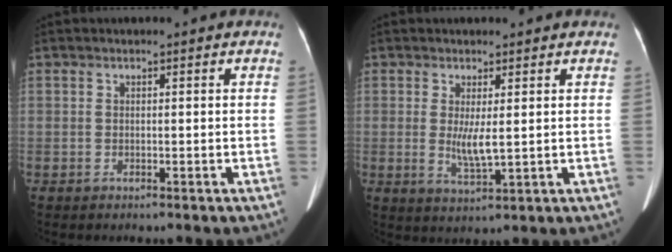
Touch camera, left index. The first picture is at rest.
{"total": 3.8, "force": [0.5, 0.6, 3.7], "torque": [-0.074, -0.013, 0.016]}